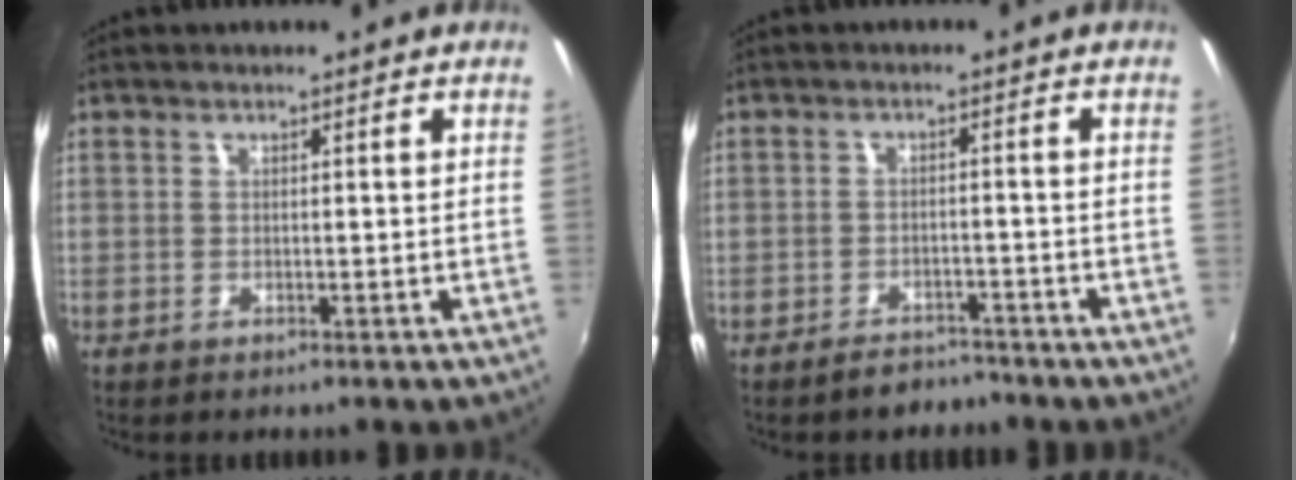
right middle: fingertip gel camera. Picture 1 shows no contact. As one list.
[{"total": 4.0, "force": [-3.5, 1.7, 0.7], "torque": [-0.021, 0.008, -0.050]}]